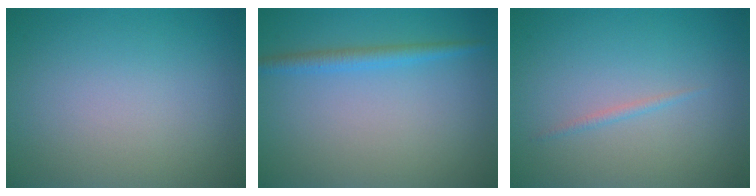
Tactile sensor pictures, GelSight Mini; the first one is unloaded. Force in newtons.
{"total": 1.8, "press": 1.8, "slide": 0.1}
{"total": 0.6, "press": 0.6, "slide": 0.0}